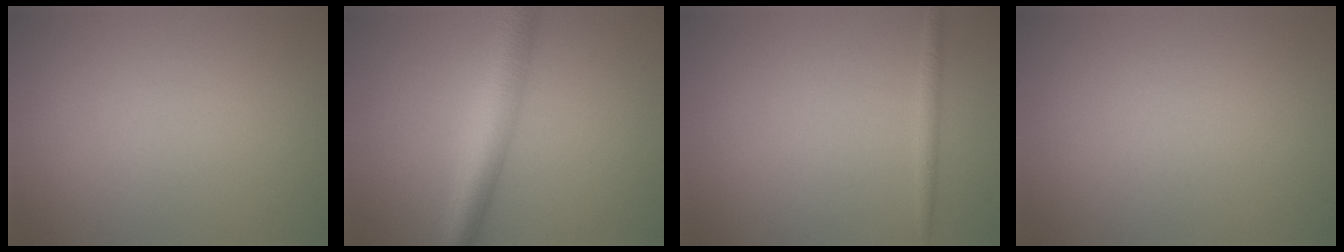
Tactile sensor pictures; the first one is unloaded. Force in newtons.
{"total": 5.1, "press": 5.1, "slide": 0.0}
{"total": 1.1, "press": 1.1, "slide": 0.1}
{"total": 0.0}